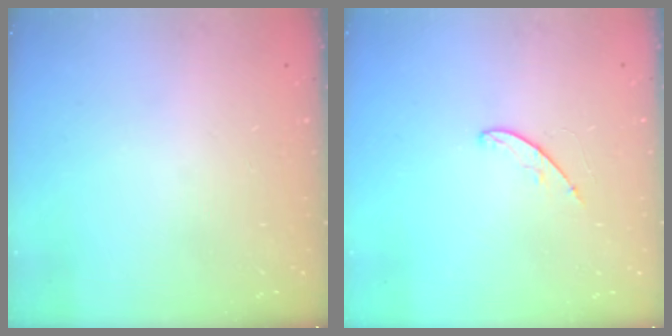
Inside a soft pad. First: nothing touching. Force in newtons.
{"total": 4.1, "press": 4.0, "slide": 0.4}